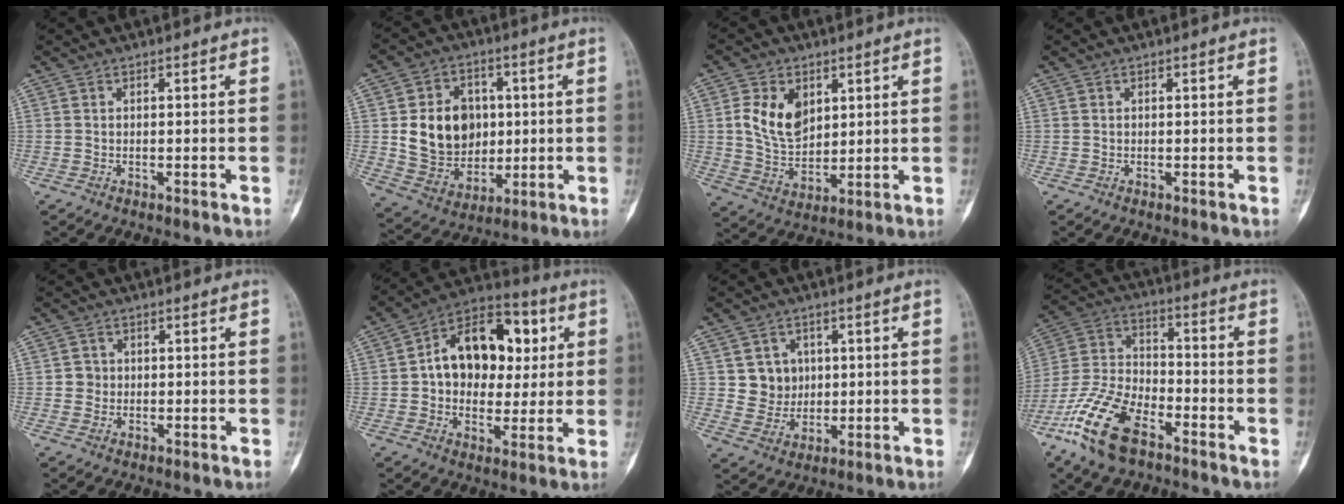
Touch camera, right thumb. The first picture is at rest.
{"total": 14.8, "force": [1.6, 12.1, 8.5], "torque": [-0.099, -0.004, 0.044]}
{"total": 10.4, "force": [3.2, 7.2, 6.9], "torque": [-0.101, -0.017, 0.070]}
{"total": 0.0}
{"total": 2.1, "force": [0.0, 2.0, 0.4], "torque": [0.006, 0.006, -0.002]}
{"total": 17.9, "force": [3.2, 12.4, 12.5], "torque": [-0.134, 0.020, 0.045]}
{"total": 6.5, "force": [1.5, 6.1, 1.6], "torque": [0.009, -0.002, 0.028]}
{"total": 15.9, "force": [-9.4, 7.5, 10.3], "torque": [-0.214, 0.039, -0.190]}